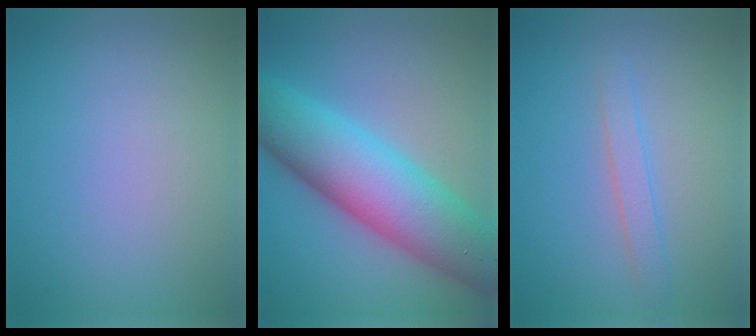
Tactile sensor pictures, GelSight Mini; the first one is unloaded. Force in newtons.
{"total": 11.3, "press": 11.3, "slide": 0.1}
{"total": 1.6, "press": 1.6, "slide": 0.1}